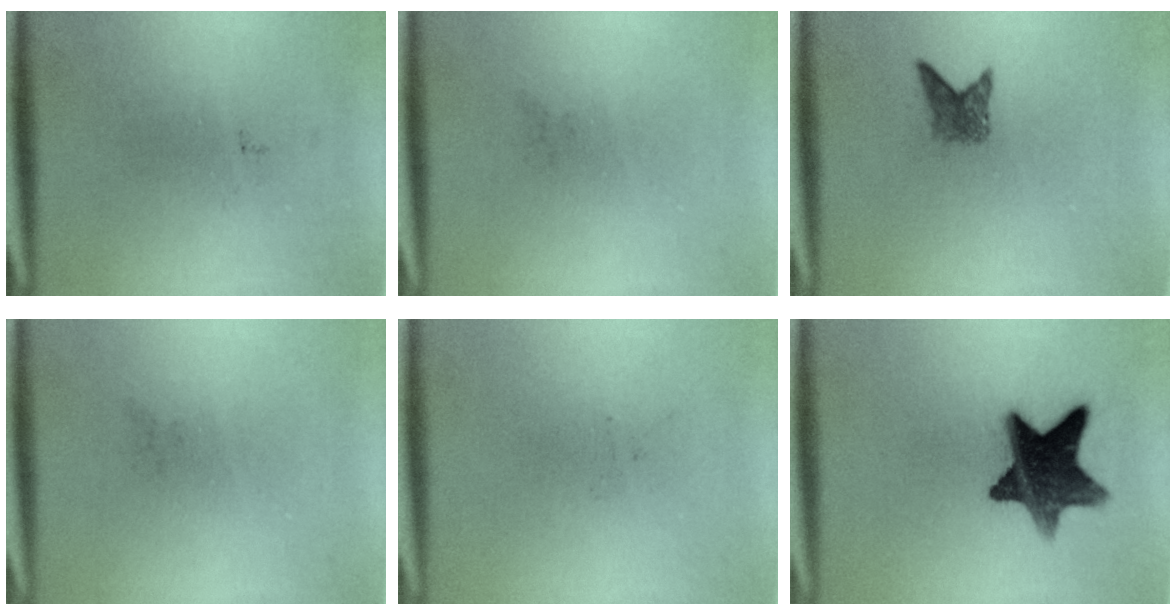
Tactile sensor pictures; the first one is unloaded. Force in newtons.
{"total": 0.0}
{"total": 2.1}
{"total": 0.0}
{"total": 0.0}
{"total": 12.3}